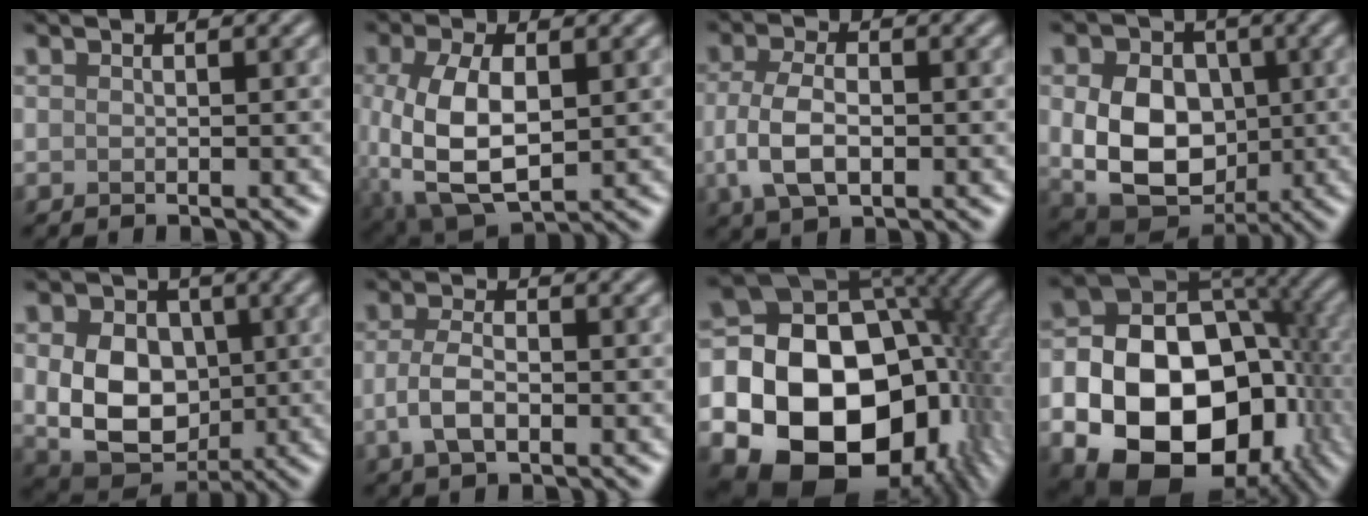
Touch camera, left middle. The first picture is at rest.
{"total": 8.0, "force": [-0.4, 4.4, 6.7], "torque": [-0.153, -0.008, -0.004]}
{"total": 4.7, "force": [-0.7, 2.7, 3.8], "torque": [-0.085, -0.006, -0.014]}
{"total": 10.1, "force": [0.0, 7.6, 6.7], "torque": [-0.118, -0.016, 0.004]}
{"total": 9.1, "force": [0.4, 6.9, 5.9], "torque": [-0.107, -0.014, 0.009]}
{"total": 3.3, "force": [-0.8, 1.8, 2.7], "torque": [-0.056, -0.001, -0.017]}
{"total": 24.4, "force": [-5.4, 19.6, 13.6], "torque": [-0.249, -0.030, -0.111]}
{"total": 20.2, "force": [-5.7, 14.7, 12.6], "torque": [-0.199, -0.033, -0.090]}